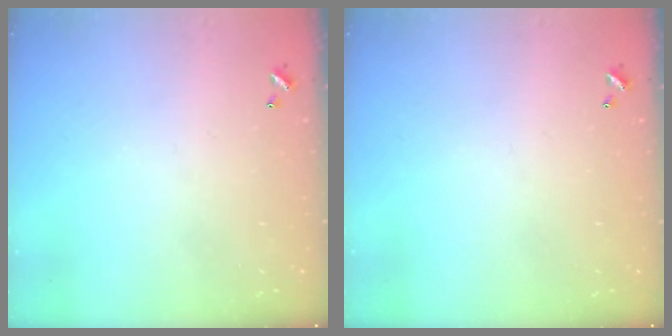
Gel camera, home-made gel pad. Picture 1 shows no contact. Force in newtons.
{"total": 0.0}